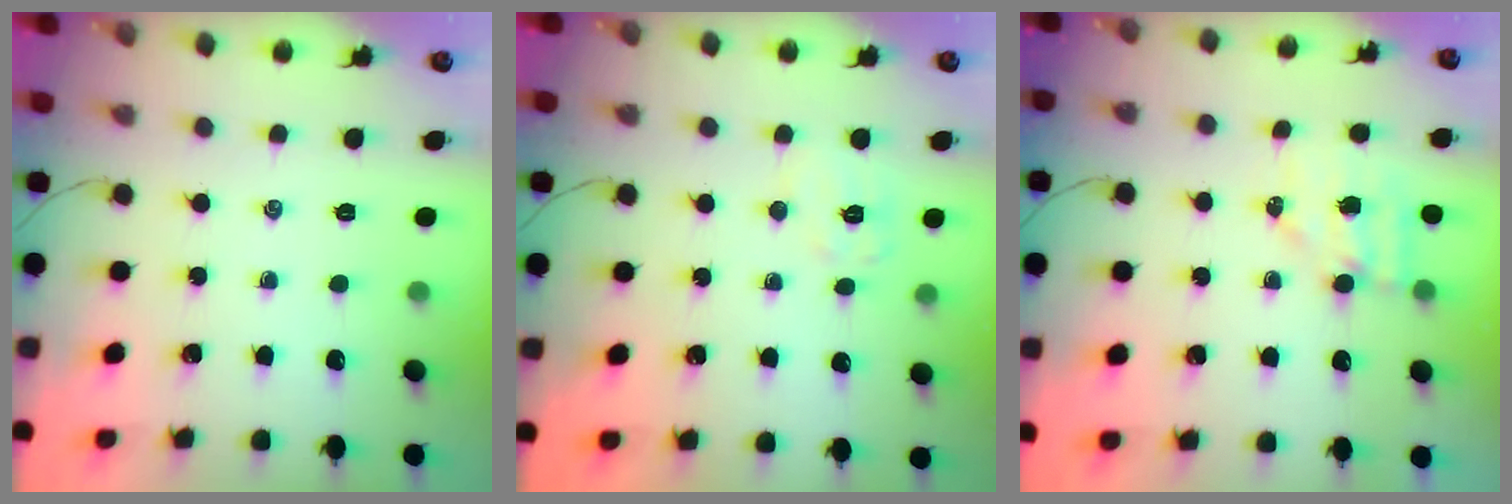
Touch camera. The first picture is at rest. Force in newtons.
{"total": 7.5, "press": 7.4, "slide": 1.2}
{"total": 5.2, "press": 5.2, "slide": 0.5}